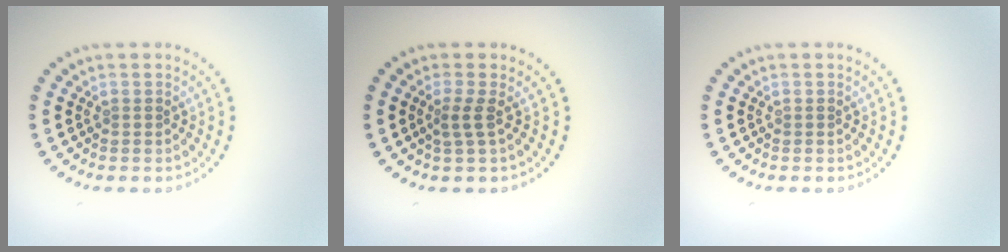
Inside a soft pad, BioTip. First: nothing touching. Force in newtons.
{"total": 1.6, "press": 1.0, "slide": 1.2}
{"total": 0.0}